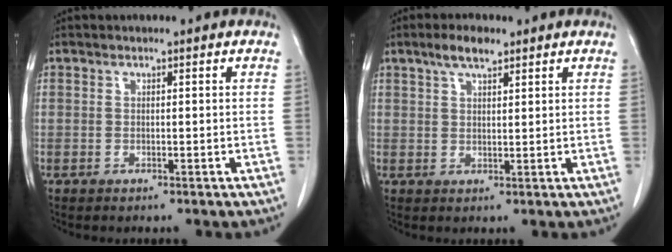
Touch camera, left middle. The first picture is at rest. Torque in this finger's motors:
{"motor_torque": [0.53, -0.23, -0.02, 0.01]}